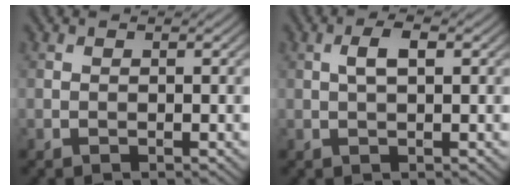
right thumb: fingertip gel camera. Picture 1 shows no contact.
{"total": 2.5, "force": [0.6, 0.8, 2.3], "torque": [-0.046, 0.007, 0.008]}